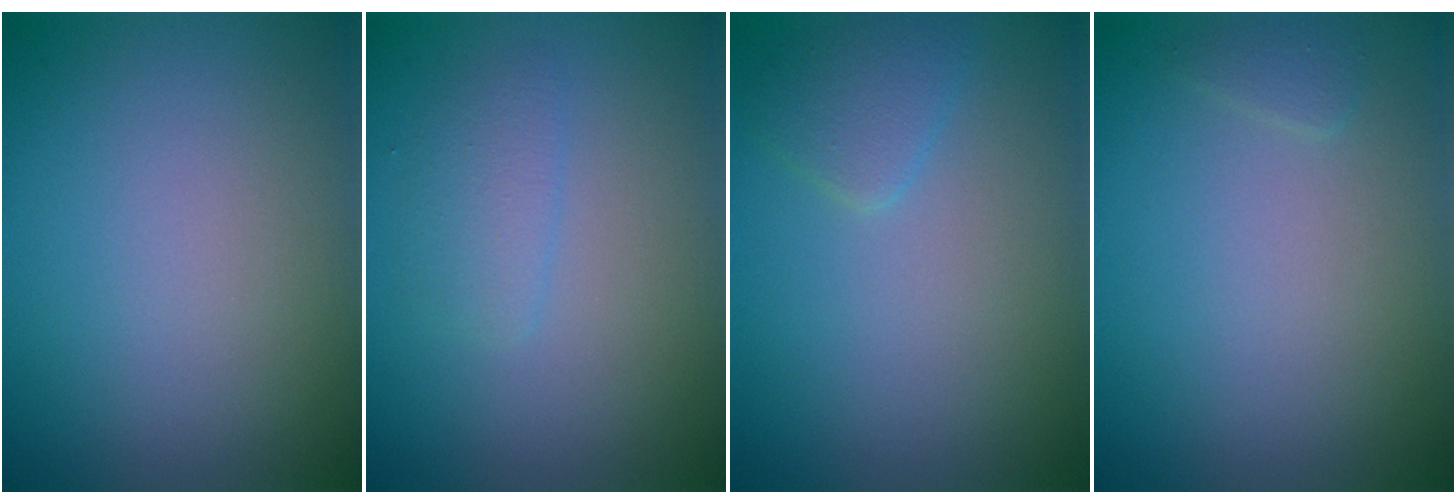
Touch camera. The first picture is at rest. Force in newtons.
{"total": 1.5, "press": 1.5, "slide": 0.0}
{"total": 1.6, "press": 1.6, "slide": 0.1}
{"total": 0.7, "press": 0.7, "slide": 0.1}